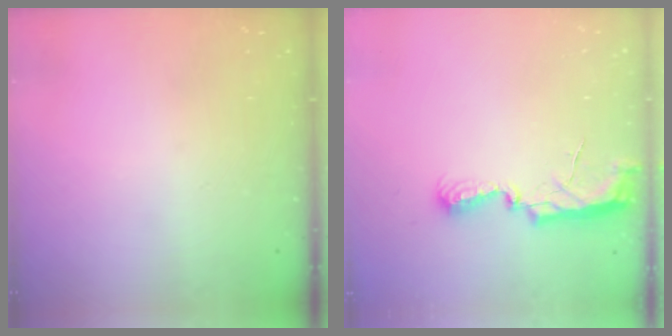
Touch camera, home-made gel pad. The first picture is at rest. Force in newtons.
{"total": 7.3, "press": 7.3, "slide": 0.5}